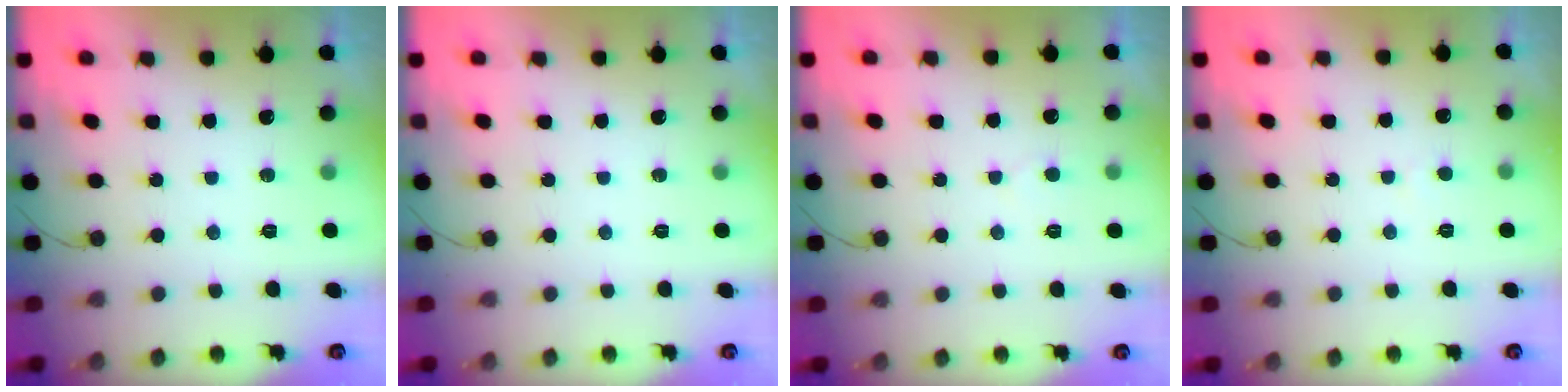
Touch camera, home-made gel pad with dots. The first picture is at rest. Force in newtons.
{"total": 0.0}
{"total": 2.8, "press": 2.8, "slide": 0.3}
{"total": 1.6, "press": 1.6, "slide": 0.1}